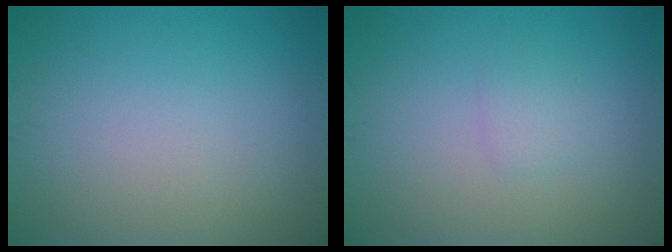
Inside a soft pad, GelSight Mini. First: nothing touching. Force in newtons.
{"total": 1.0, "press": 1.0, "slide": 0.1}